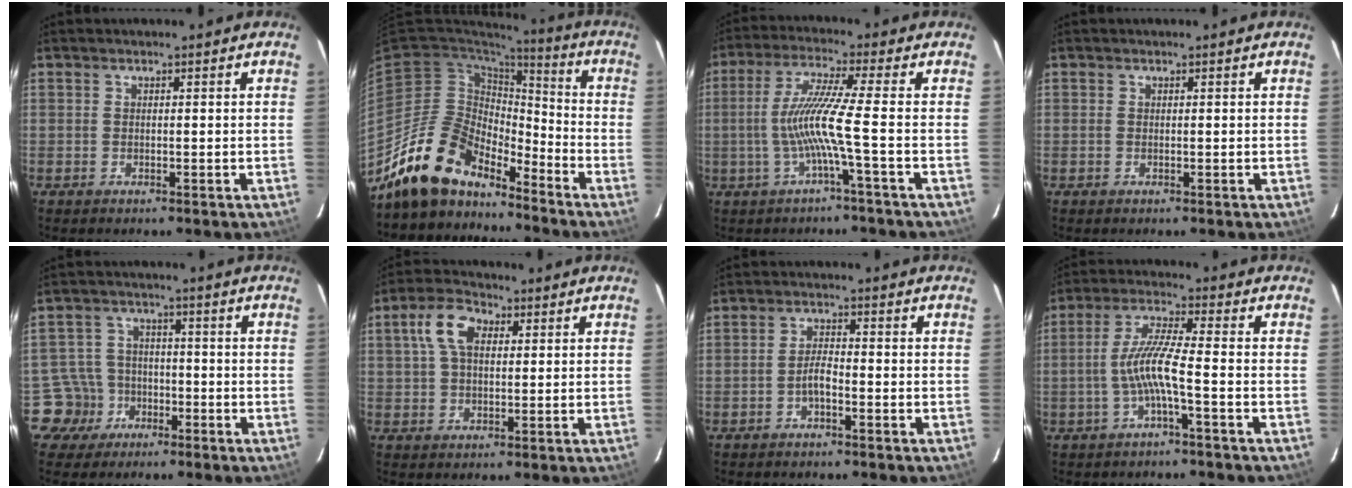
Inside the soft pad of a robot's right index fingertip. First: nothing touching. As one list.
[{"total": 15.6, "force": [-13.0, 6.2, 5.8], "torque": [-0.122, 0.010, -0.238]}, {"total": 8.9, "force": [-2.2, -1.8, 8.5], "torque": [-0.170, -0.003, -0.037]}, {"total": 0.0}, {"total": 6.4, "force": [-3.3, 5.4, -0.4], "torque": [-0.010, 0.027, -0.062]}, {"total": 7.2, "force": [2.1, 4.4, 5.4], "torque": [-0.105, 0.025, 0.038]}, {"total": 2.7, "force": [-1.7, 0.6, 2.0], "torque": [-0.044, 0.007, -0.033]}, {"total": 7.1, "force": [-2.4, -0.3, 6.7], "torque": [-0.148, 0.007, -0.042]}]